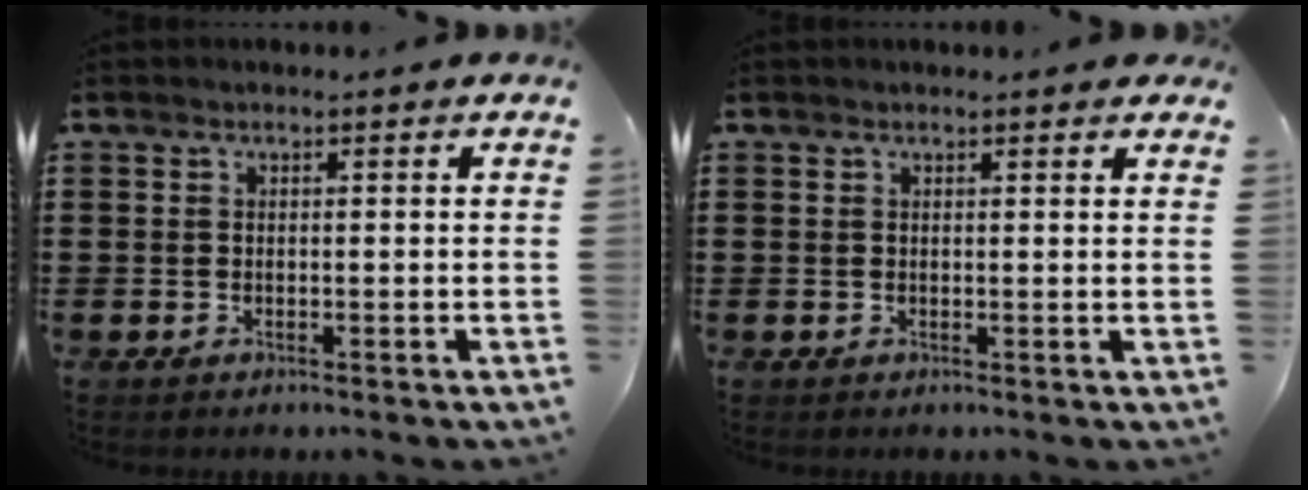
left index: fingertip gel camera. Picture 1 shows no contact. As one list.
[{"total": 1.0, "force": [0.9, 0.0, 0.4], "torque": [-0.010, 0.001, 0.017]}]